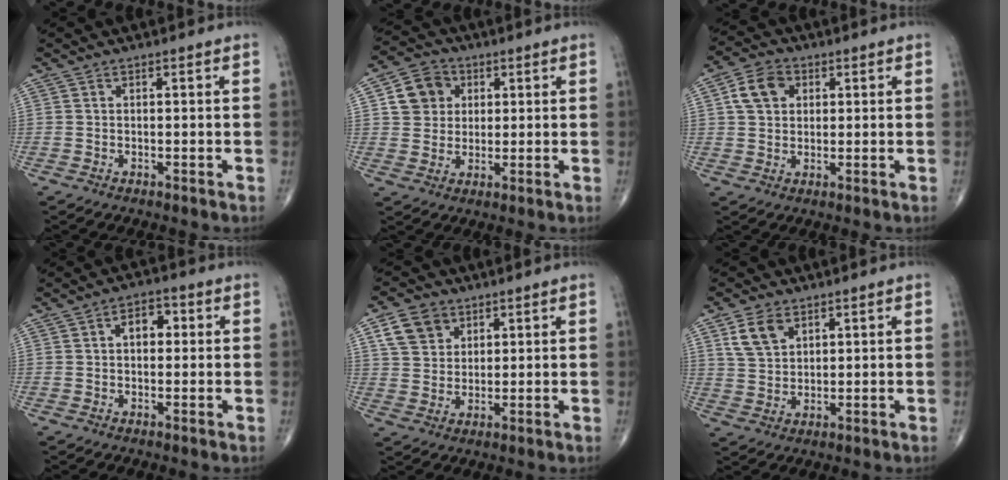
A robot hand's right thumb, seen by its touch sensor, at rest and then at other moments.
{"total": 8.2, "force": [2.3, 7.2, 3.2], "torque": [-0.030, 0.000, 0.036]}
{"total": 7.0, "force": [2.0, 5.3, 4.0], "torque": [-0.060, 0.007, 0.032]}
{"total": 4.8, "force": [0.7, 3.2, 3.5], "torque": [-0.035, 0.013, 0.004]}
{"total": 7.5, "force": [3.7, 5.7, 3.3], "torque": [-0.039, -0.010, 0.070]}
{"total": 6.5, "force": [3.3, 4.2, 3.7], "torque": [-0.060, -0.010, 0.070]}